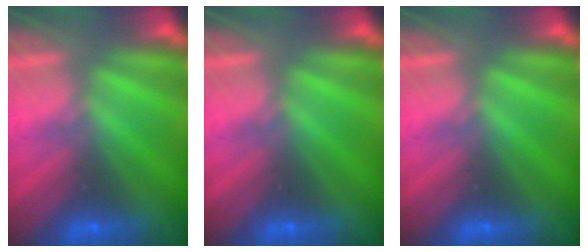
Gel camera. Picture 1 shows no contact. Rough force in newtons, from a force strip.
{"total": 0.0}
{"total": 0.0}